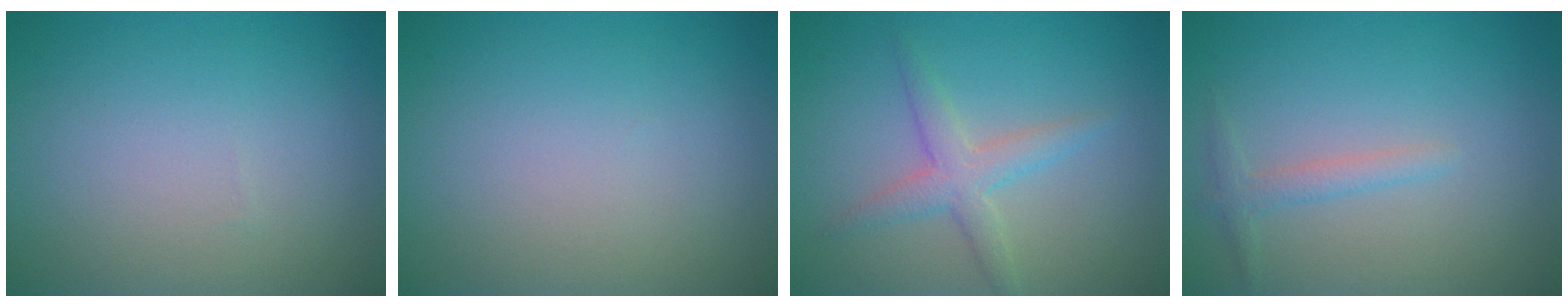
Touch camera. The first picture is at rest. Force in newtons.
{"total": 0.0}
{"total": 2.8, "press": 2.8, "slide": 0.0}
{"total": 1.5, "press": 1.5, "slide": 0.0}